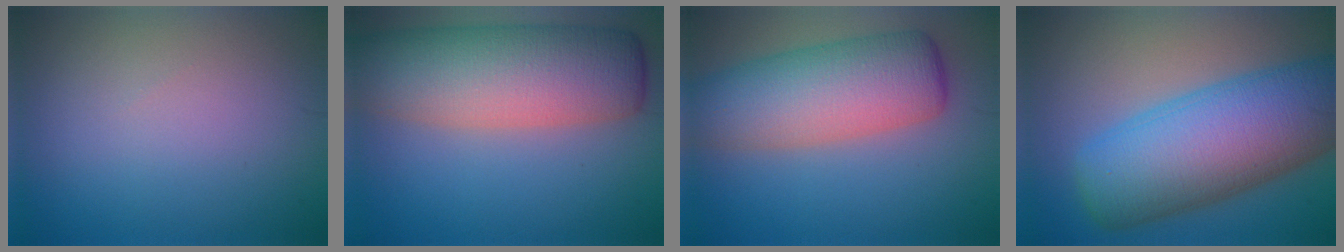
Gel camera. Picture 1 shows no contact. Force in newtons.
{"total": 10.6, "press": 10.5, "slide": 0.5}
{"total": 8.2, "press": 8.2, "slide": 0.3}
{"total": 12.4, "press": 12.4, "slide": 0.3}